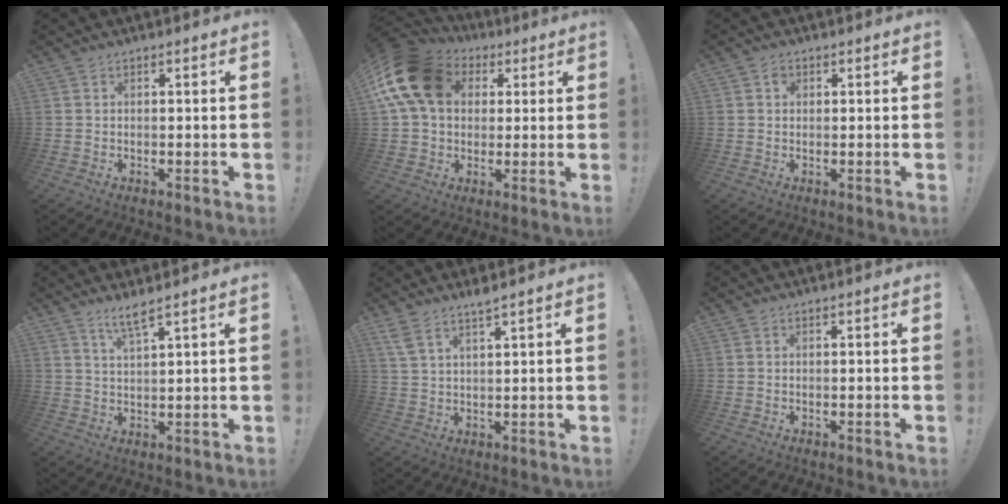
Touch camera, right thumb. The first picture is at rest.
{"total": 18.1, "force": [4.9, 13.5, 11.0], "torque": [-0.200, -0.003, 0.097]}
{"total": 1.2, "force": [0.1, 1.1, 0.4], "torque": [0.001, 0.001, -0.002]}
{"total": 4.8, "force": [3.6, 0.1, 3.1], "torque": [-0.059, -0.020, 0.060]}
{"total": 4.6, "force": [3.7, 0.2, 2.7], "torque": [-0.068, -0.013, 0.068]}
{"total": 0.0}